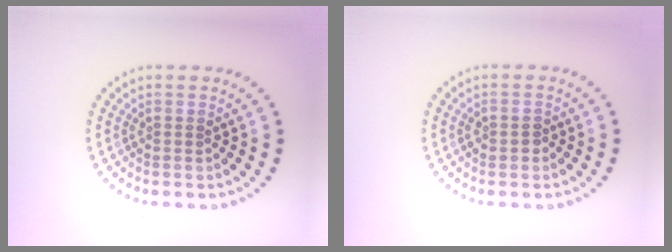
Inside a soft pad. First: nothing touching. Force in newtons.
{"total": 1.2, "press": 1.2, "slide": 0.1}